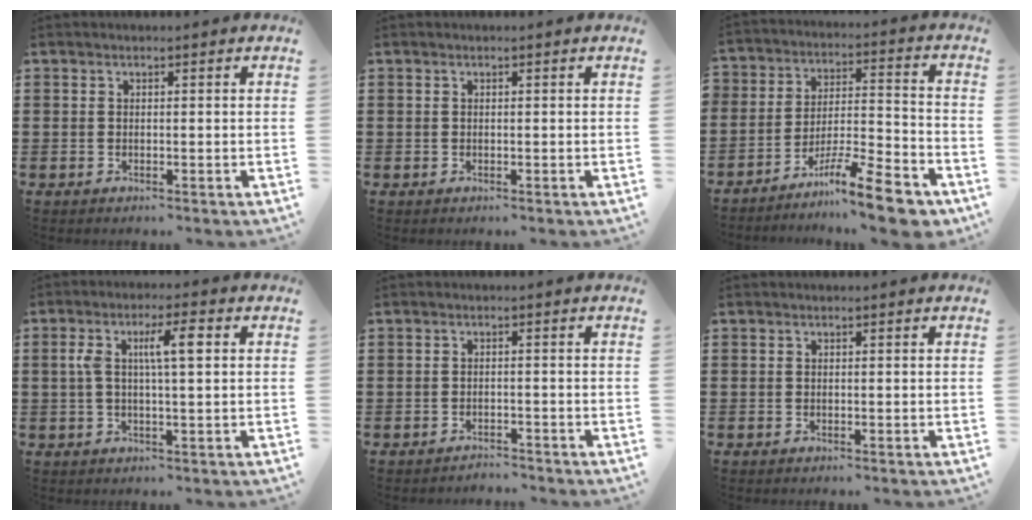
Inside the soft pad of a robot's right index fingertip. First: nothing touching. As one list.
[{"total": 0.0}, {"total": 11.5, "force": [-9.6, 1.7, 6.0], "torque": [-0.083, 0.031, -0.180]}, {"total": 6.5, "force": [1.4, 1.6, 6.1], "torque": [-0.128, 0.005, 0.018]}, {"total": 1.7, "force": [-1.7, 0.1, -0.3], "torque": [-0.001, 0.004, -0.039]}, {"total": 0.0}]